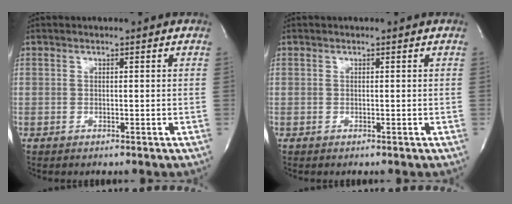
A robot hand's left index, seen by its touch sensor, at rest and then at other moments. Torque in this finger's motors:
{"motor_torque": [0.00, 0.00, 0.00, 0.00]}